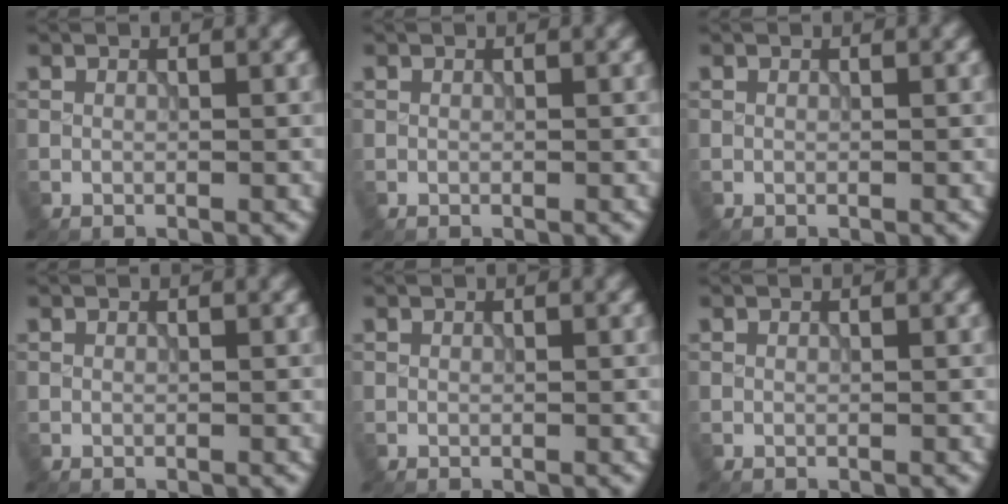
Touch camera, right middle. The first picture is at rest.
{"total": 0.0}
{"total": 0.0}
{"total": 0.0}
{"total": 0.0}
{"total": 0.0}